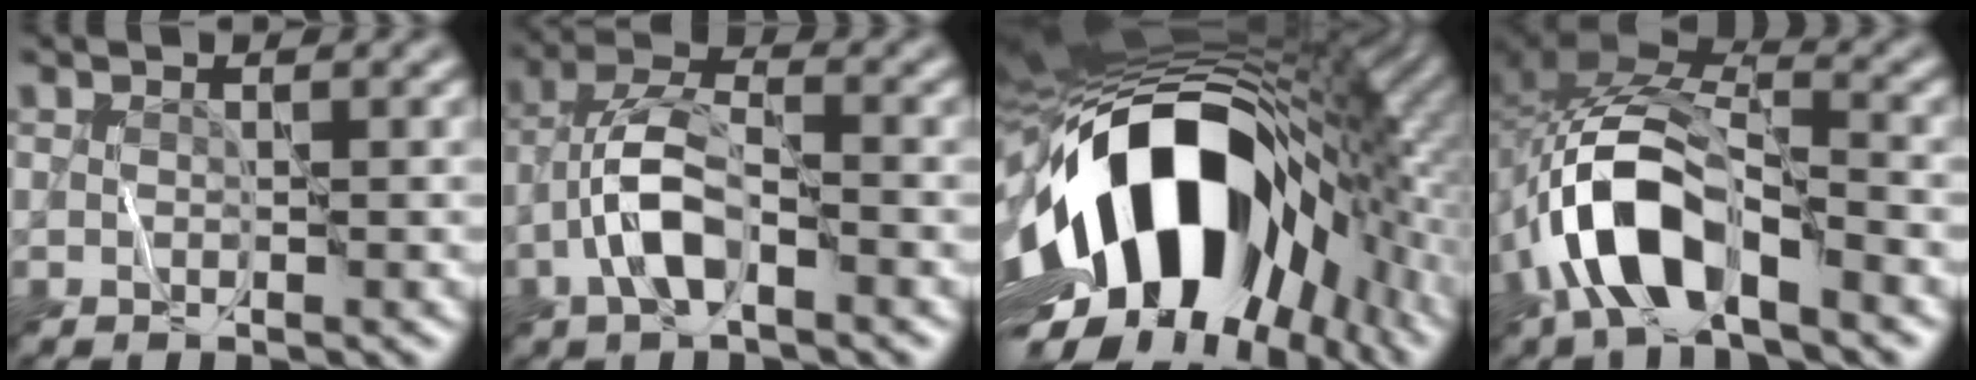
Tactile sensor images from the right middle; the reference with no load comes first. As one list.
[{"total": 5.2, "force": [-2.0, 2.1, 4.3], "torque": [-0.083, 0.013, -0.043]}, {"total": 19.3, "force": [-3.8, 11.4, 15.1], "torque": [-0.253, -0.011, -0.060]}, {"total": 10.3, "force": [-4.1, 5.2, 7.9], "torque": [-0.153, 0.004, -0.078]}]